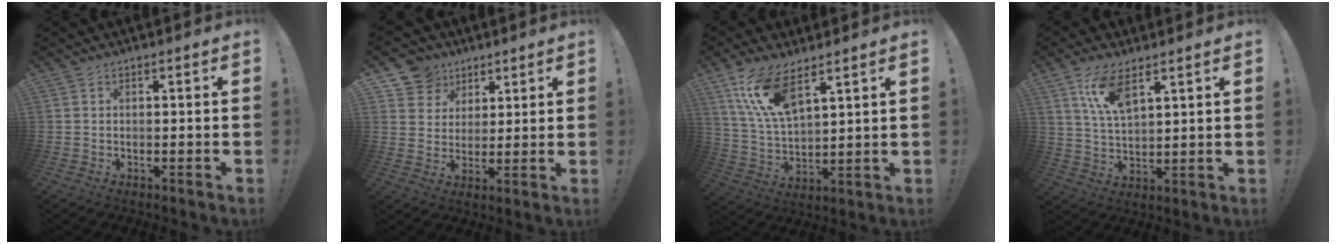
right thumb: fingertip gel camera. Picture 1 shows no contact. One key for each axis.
{"total": 9.0, "fx": 4.6, "fy": 7.6, "fz": 1.2, "tx": -0.015, "ty": -0.032, "tz": 0.095}
{"total": 12.8, "fx": 8.5, "fy": 4.2, "fz": 8.6, "tx": -0.177, "ty": -0.037, "tz": 0.154}
{"total": 9.8, "fx": 6.1, "fy": 3.5, "fz": 6.8, "tx": -0.128, "ty": -0.020, "tz": 0.112}